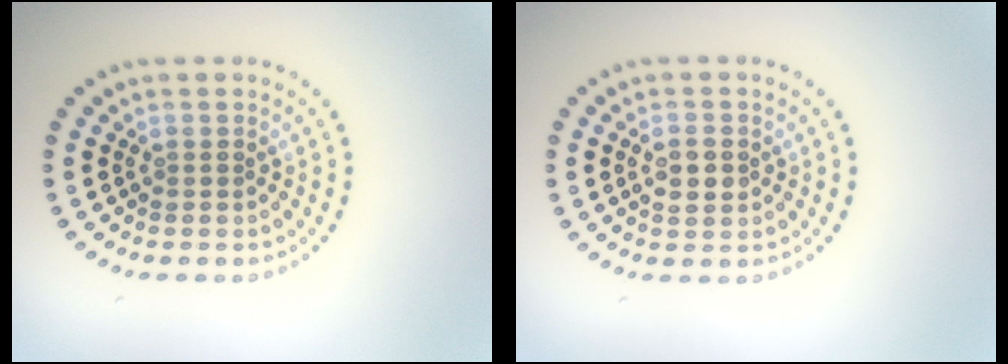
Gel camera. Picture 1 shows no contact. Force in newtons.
{"total": 2.1, "press": 2.1, "slide": 0.2}